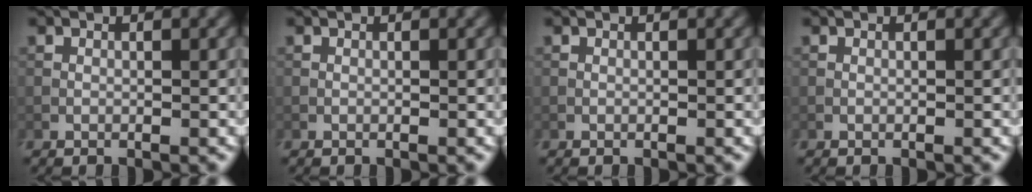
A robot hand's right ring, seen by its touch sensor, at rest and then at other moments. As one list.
[{"total": 0.0}, {"total": 0.0}, {"total": 0.0}]